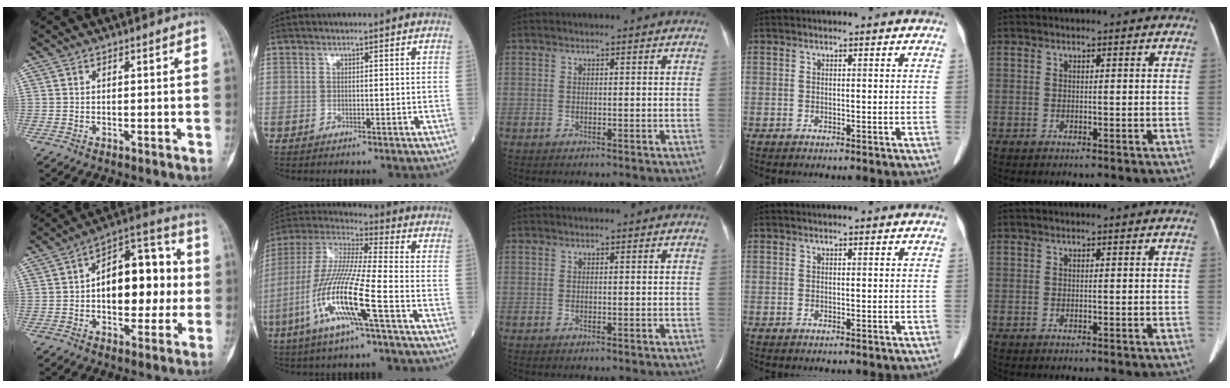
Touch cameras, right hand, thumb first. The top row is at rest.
{"thumb": {"total": 17.6, "force": [0.3, 10.2, 14.3], "torque": [-0.162, 0.035, 0.000]}, "index": {"total": 15.4, "force": [-5.7, 0.4, 14.3], "torque": [-0.308, -0.014, -0.115]}}